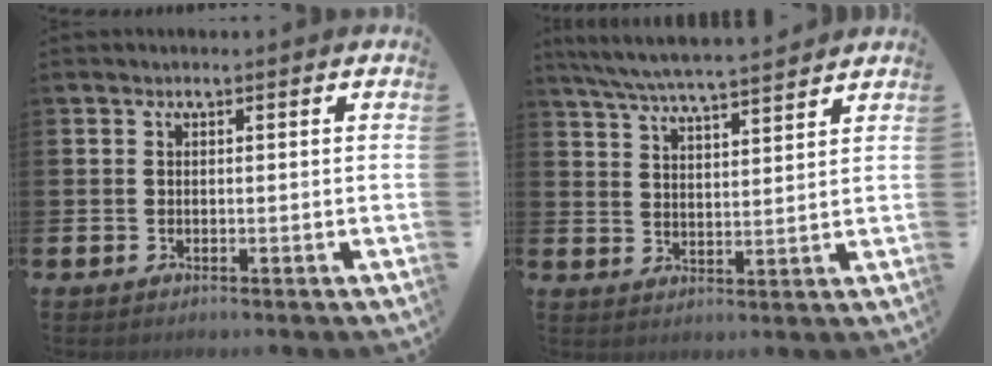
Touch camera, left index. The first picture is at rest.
{"total": 6.4, "force": [6.1, 0.2, 1.8], "torque": [-0.058, -0.033, 0.108]}